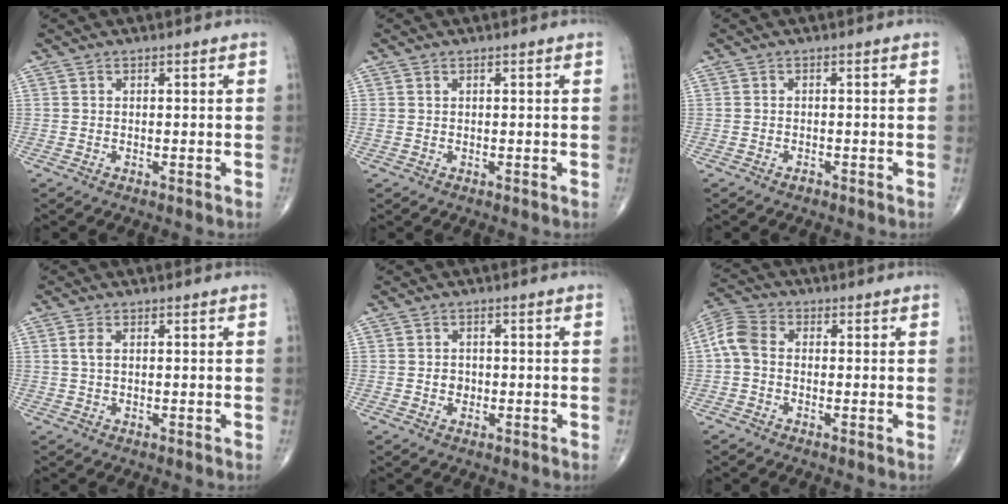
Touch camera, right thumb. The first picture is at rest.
{"total": 0.7, "force": [0.4, 0.4, 0.5], "torque": [-0.011, 0.009, 0.010]}
{"total": 0.8, "force": [-0.6, 0.5, 0.3], "torque": [-0.006, 0.003, -0.012]}
{"total": 2.1, "force": [0.5, 1.1, 1.7], "torque": [-0.043, 0.005, 0.012]}
{"total": 1.9, "force": [-0.3, 1.6, 0.9], "torque": [0.000, 0.006, -0.004]}
{"total": 6.0, "force": [-0.3, 4.3, 4.2], "torque": [-0.084, 0.017, -0.019]}